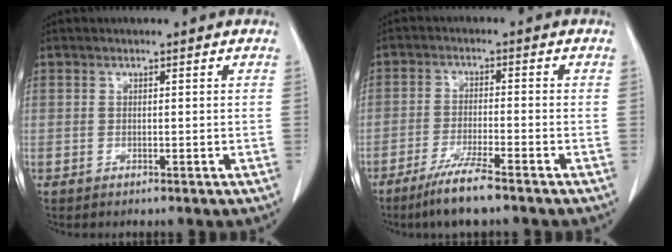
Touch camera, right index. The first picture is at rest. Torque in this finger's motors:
{"motor_torque": [0.43, -0.38, 0.39, 0.11]}